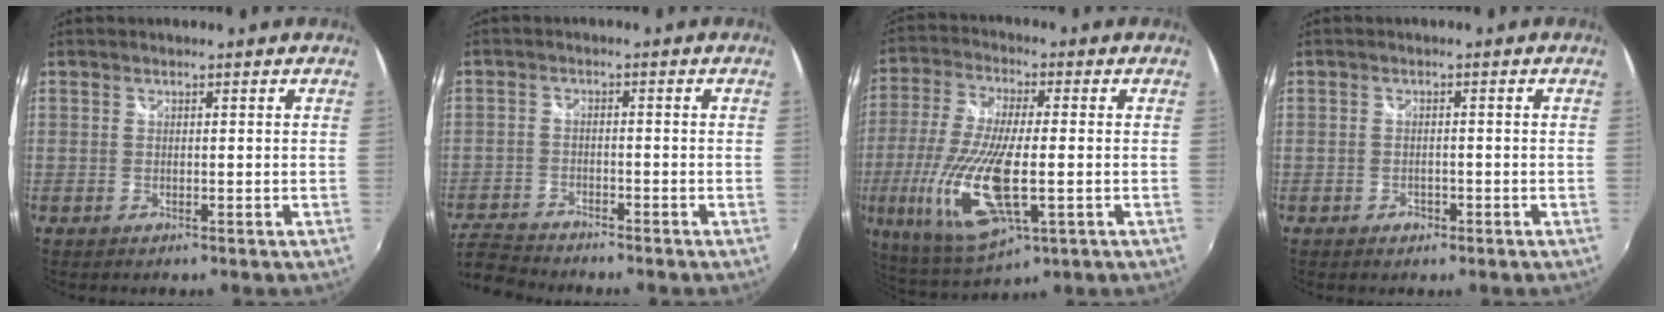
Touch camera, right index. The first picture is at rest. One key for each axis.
{"total": 7.7, "fx": -7.2, "fy": 2.2, "fz": 1.6, "tx": -0.066, "ty": -0.005, "tz": -0.140}
{"total": 18.7, "fx": -4.3, "fy": 5.9, "fz": 17.2, "tx": -0.366, "ty": -0.031, "tz": -0.076}
{"total": 1.5, "fx": -1.0, "fy": 1.1, "fz": 0.3, "tx": -0.009, "ty": 0.000, "tz": -0.014}